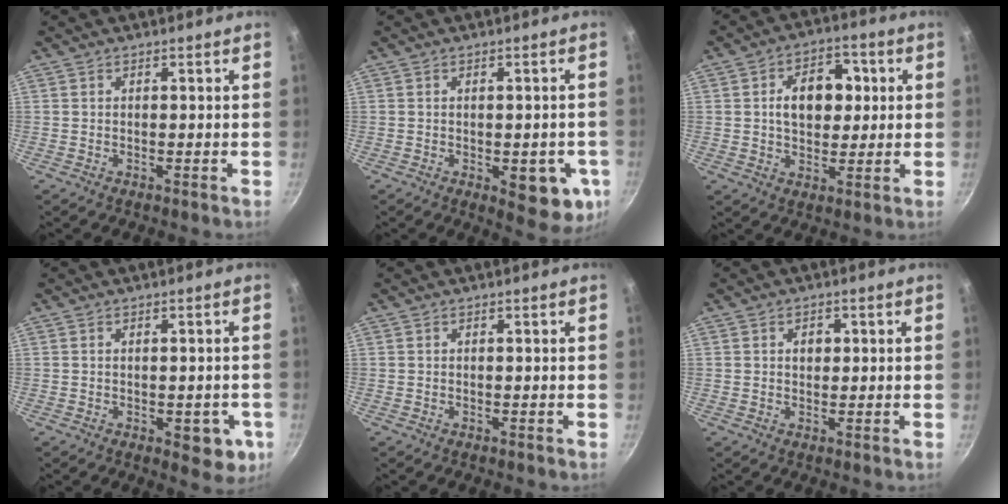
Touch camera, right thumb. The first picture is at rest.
{"total": 8.8, "force": [-2.9, 3.9, 7.4], "torque": [-0.066, 0.005, -0.025]}
{"total": 10.9, "force": [1.8, 7.3, 7.9], "torque": [-0.086, 0.009, 0.027]}
{"total": 5.8, "force": [-2.0, 2.9, 4.6], "torque": [-0.031, 0.007, -0.016]}
{"total": 0.0}
{"total": 2.3, "force": [0.6, 1.7, 1.4], "torque": [-0.008, 0.001, 0.008]}